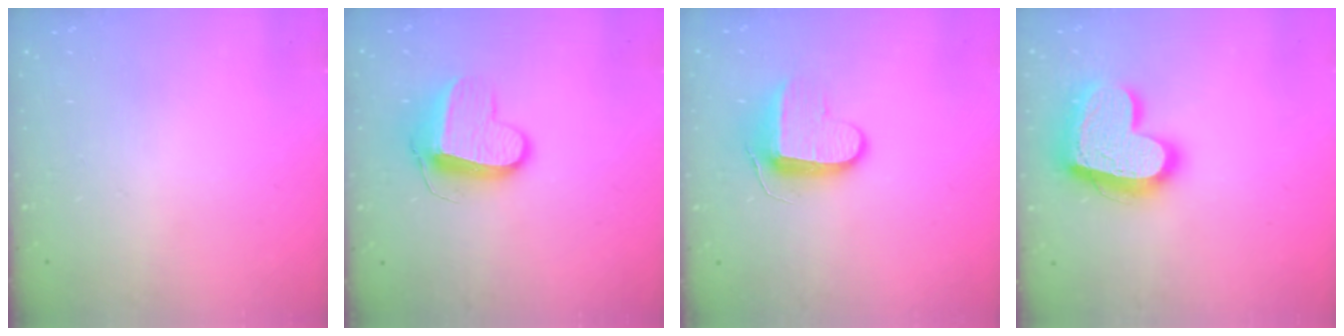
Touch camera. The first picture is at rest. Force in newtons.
{"total": 10.7, "press": 10.7, "slide": 0.5}
{"total": 10.5, "press": 10.4, "slide": 1.2}
{"total": 19.9, "press": 19.9, "slide": 1.1}